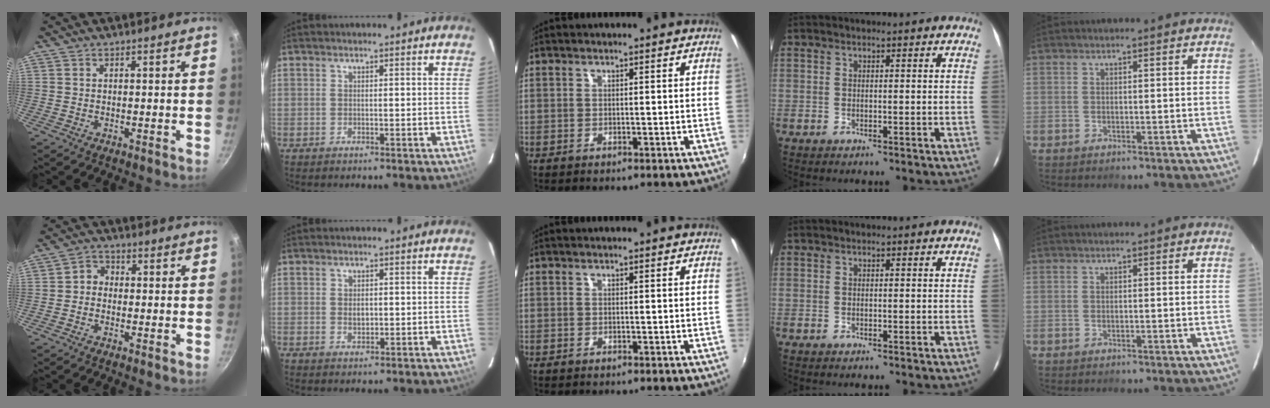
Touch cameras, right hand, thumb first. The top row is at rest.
{"thumb": {"total": 2.6, "force": [-0.6, 2.2, 1.3], "torque": [-0.013, 0.013, -0.023]}, "index": {"total": 1.8, "force": [0.2, 1.2, 1.3], "torque": [-0.020, 0.002, 0.004]}}